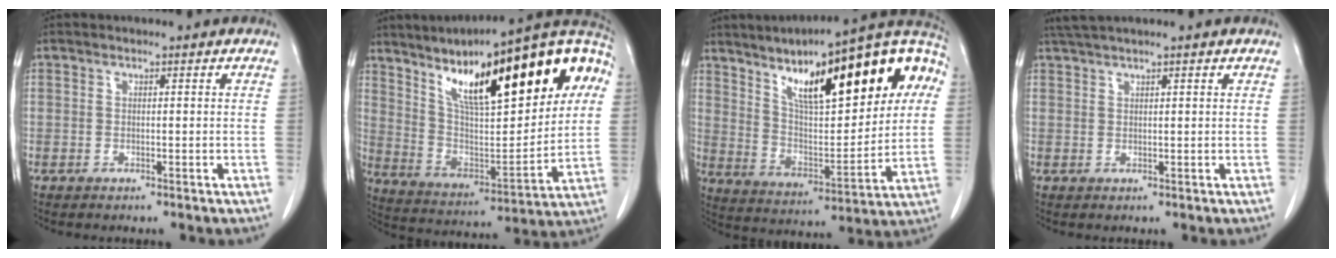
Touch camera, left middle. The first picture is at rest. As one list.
[{"total": 29.3, "force": [12.5, 7.3, 25.5], "torque": [-0.377, 0.047, 0.203]}, {"total": 26.7, "force": [10.7, 7.2, 23.4], "torque": [-0.358, 0.045, 0.168]}, {"total": 4.0, "force": [3.3, -0.3, 2.3], "torque": [-0.039, 0.031, 0.060]}]